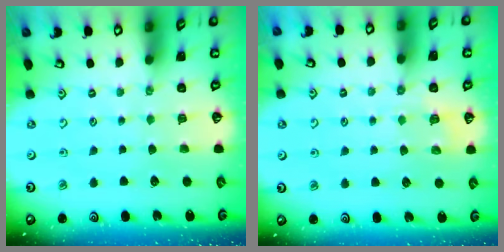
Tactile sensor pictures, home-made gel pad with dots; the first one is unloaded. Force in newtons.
{"total": 4.7, "press": 4.6, "slide": 1.2}